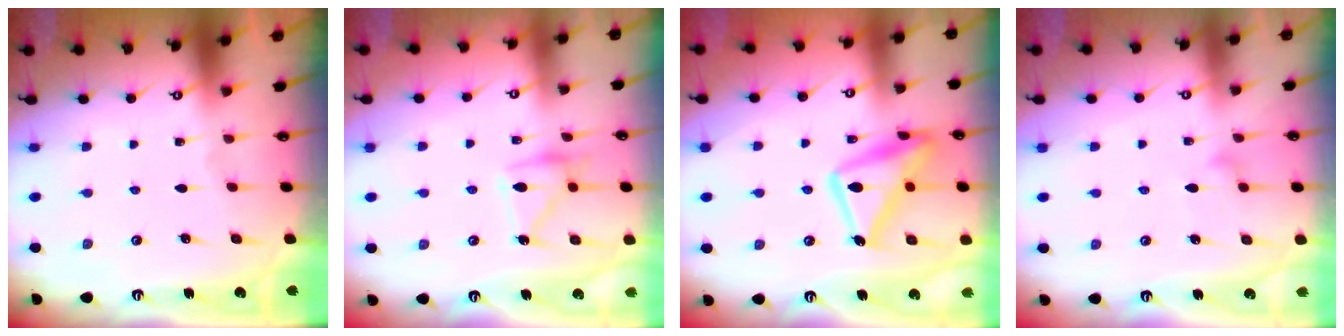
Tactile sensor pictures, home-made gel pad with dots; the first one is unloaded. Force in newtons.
{"total": 13.8, "press": 13.8, "slide": 0.8}
{"total": 16.5, "press": 16.5, "slide": 1.3}
{"total": 7.8, "press": 7.8, "slide": 0.6}